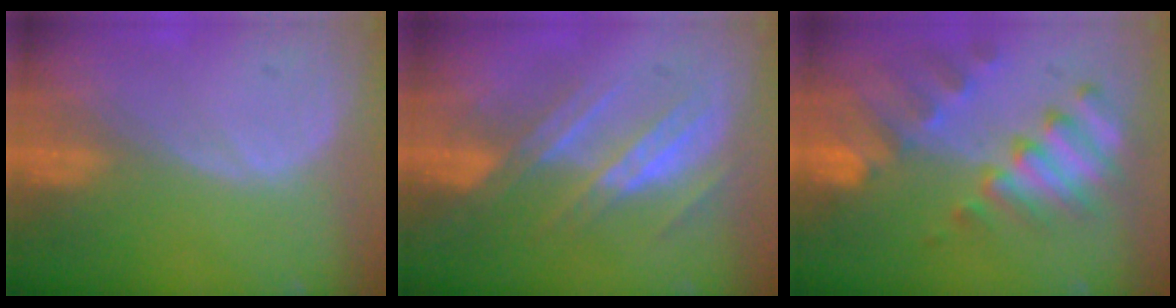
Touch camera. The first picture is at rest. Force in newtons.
{"total": 7.2, "press": 6.6, "slide": 2.8}
{"total": 10.1, "press": 8.8, "slide": 4.9}